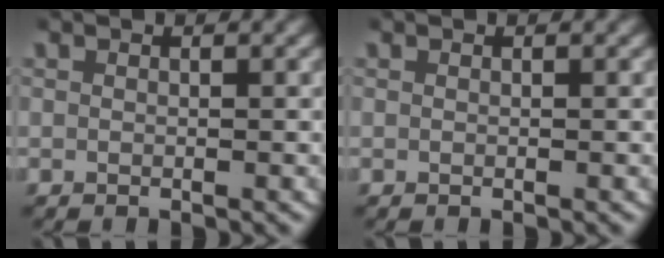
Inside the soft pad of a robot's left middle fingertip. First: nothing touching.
{"total": 0.0}